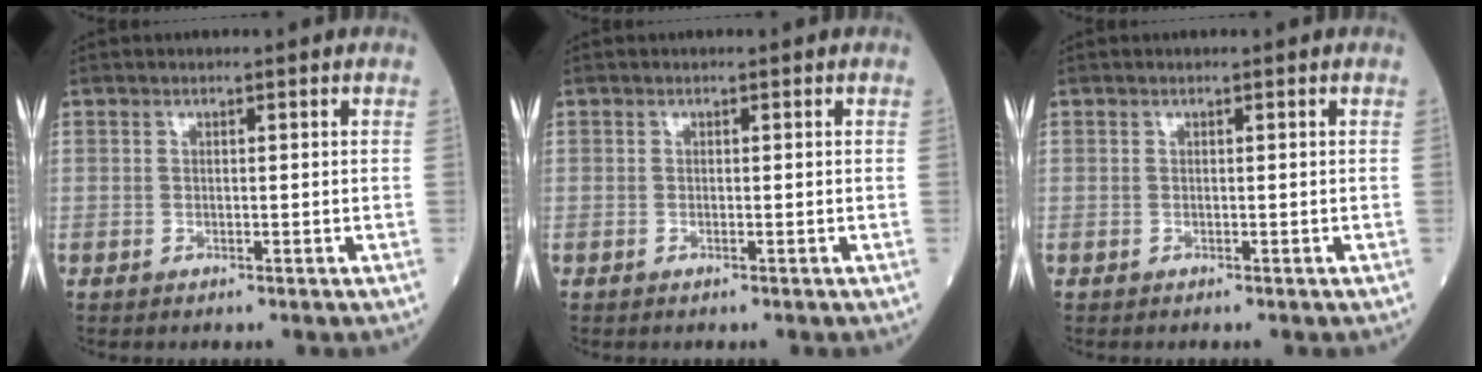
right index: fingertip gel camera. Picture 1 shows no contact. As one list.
[{"total": 0.0}, {"total": 0.0}]